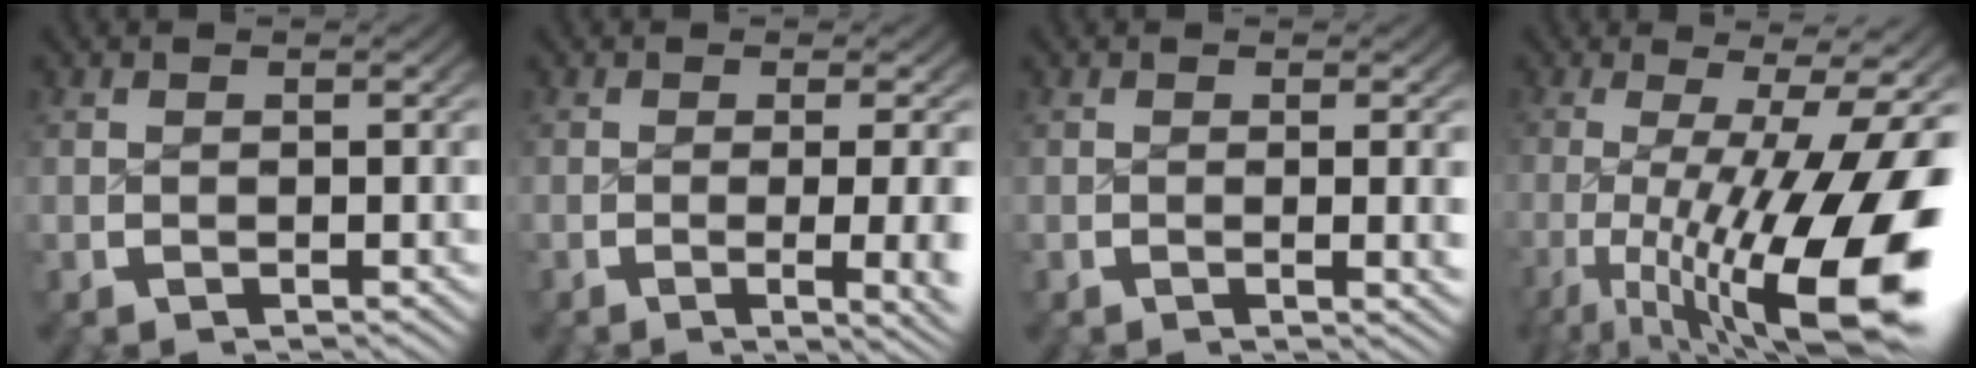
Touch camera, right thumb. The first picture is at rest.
{"total": 4.8, "force": [-1.3, 1.3, 4.4], "torque": [-0.066, -0.011, -0.017]}
{"total": 1.8, "force": [0.0, 0.4, 1.8], "torque": [-0.019, -0.002, -0.001]}
{"total": 15.9, "force": [-4.2, 7.9, 13.1], "torque": [-0.229, -0.058, -0.029]}